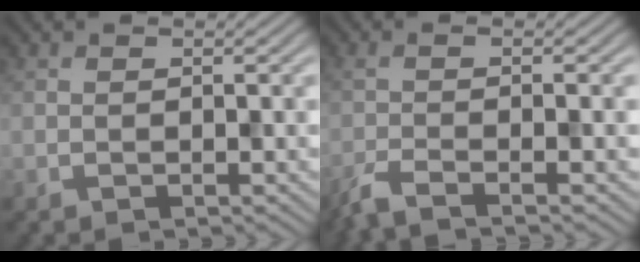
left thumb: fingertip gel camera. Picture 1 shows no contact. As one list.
[{"total": 3.7, "force": [-2.3, 0.6, 2.8], "torque": [-0.046, -0.005, -0.061]}]